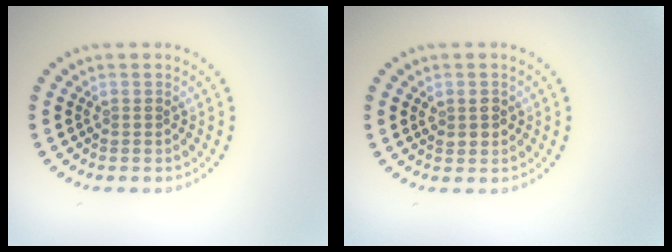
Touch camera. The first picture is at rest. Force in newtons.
{"total": 1.5, "press": 1.4, "slide": 0.4}